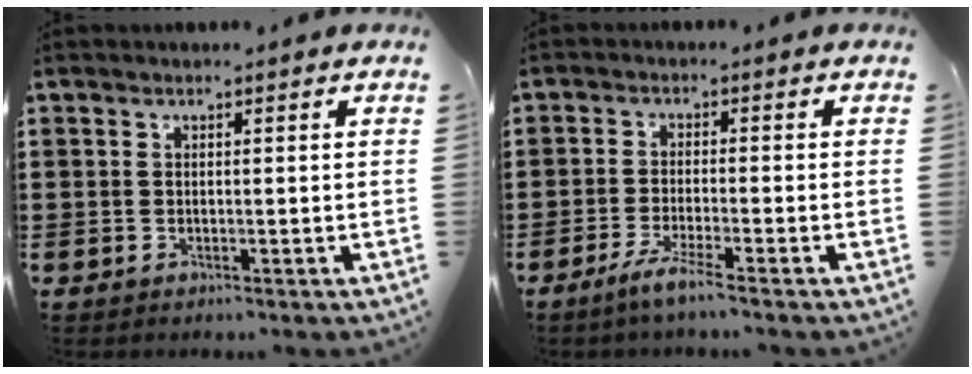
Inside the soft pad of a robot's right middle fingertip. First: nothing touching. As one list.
[{"total": 3.5, "force": [-2.4, -0.3, 2.6], "torque": [-0.055, -0.010, -0.045]}]